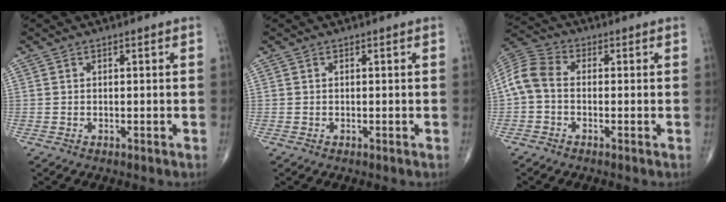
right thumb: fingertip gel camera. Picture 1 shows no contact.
{"total": 0.0}
{"total": 7.1, "force": [-0.7, 4.7, 5.2], "torque": [-0.105, 0.020, -0.030]}